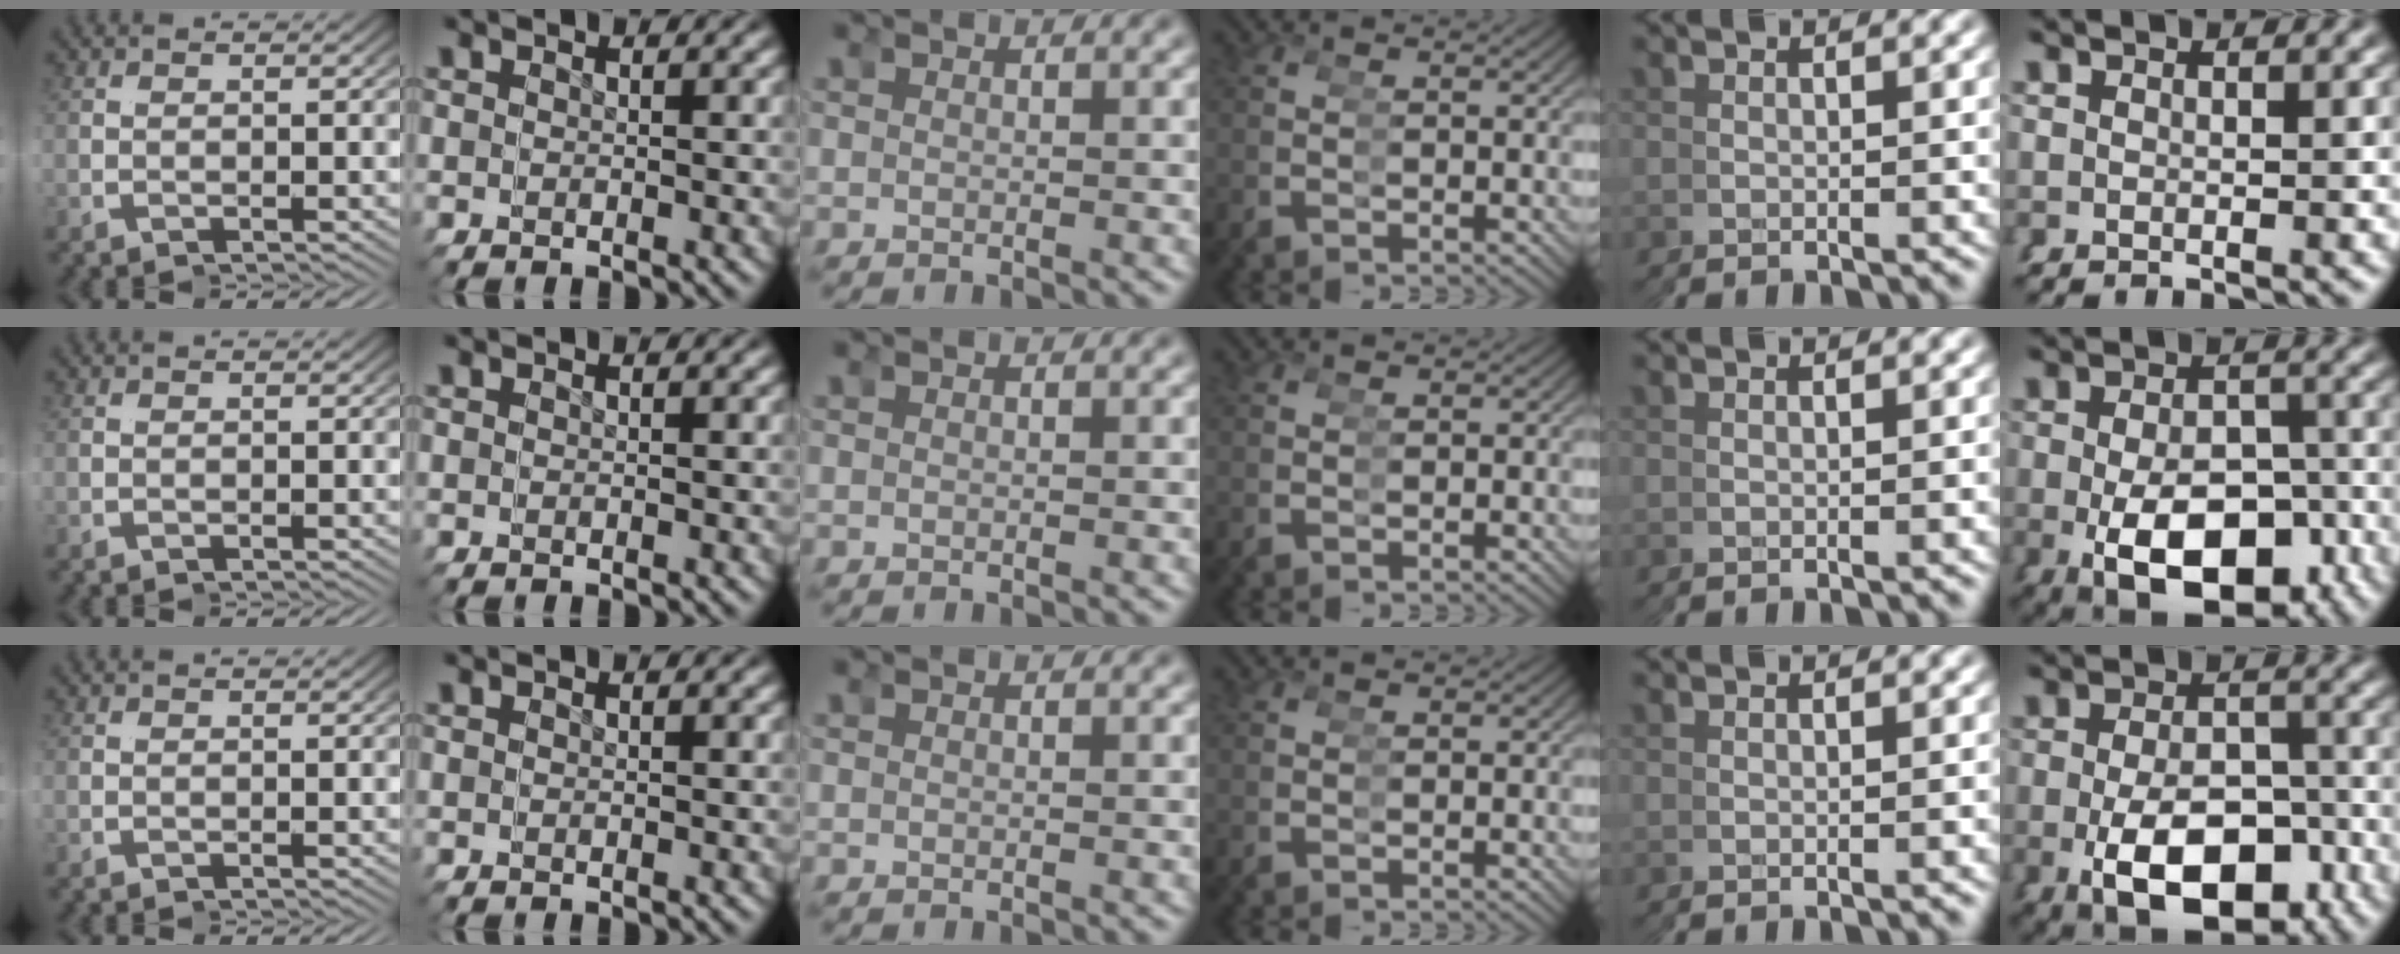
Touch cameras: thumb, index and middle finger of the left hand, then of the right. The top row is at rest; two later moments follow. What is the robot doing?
{"motion": "grasp_and_lifting", "object": "tape"}